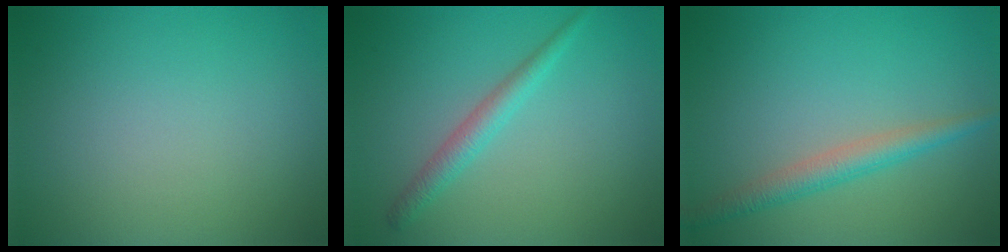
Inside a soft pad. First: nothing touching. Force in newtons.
{"total": 2.2, "press": 2.2, "slide": 0.1}
{"total": 2.8, "press": 2.8, "slide": 0.1}